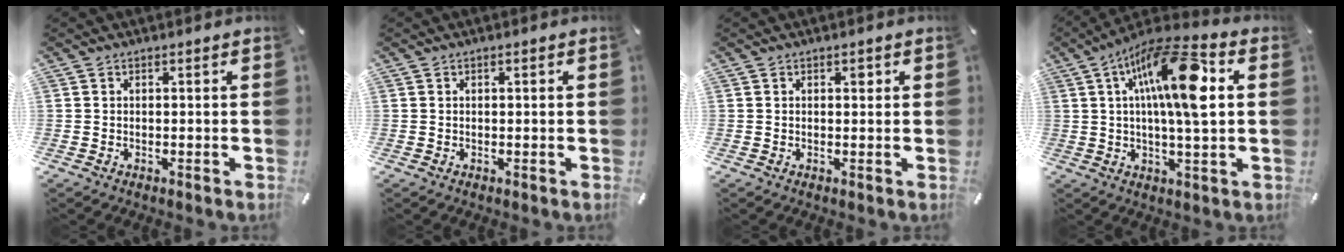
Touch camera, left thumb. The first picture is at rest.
{"total": 0.6, "force": [0.2, 0.3, 0.5], "torque": [-0.010, 0.003, 0.002]}
{"total": 1.4, "force": [0.5, 0.8, 1.0], "torque": [-0.011, 0.001, 0.007]}
{"total": 18.2, "force": [4.4, 5.1, 16.9], "torque": [-0.290, -0.001, 0.062]}